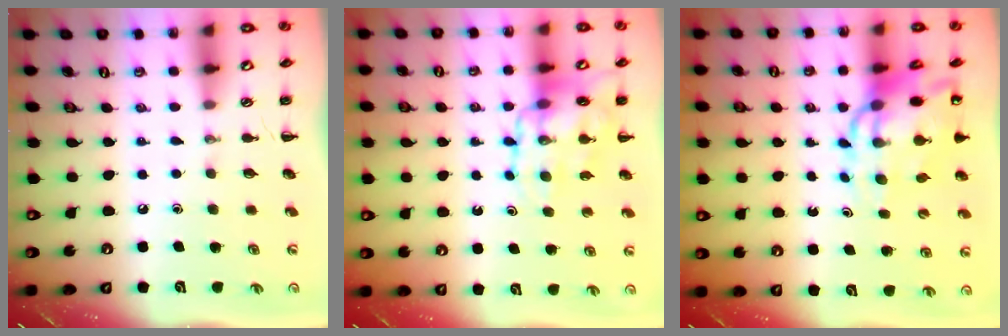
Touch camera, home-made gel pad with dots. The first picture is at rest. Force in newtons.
{"total": 12.7, "press": 12.5, "slide": 2.4}
{"total": 12.4, "press": 12.0, "slide": 3.3}